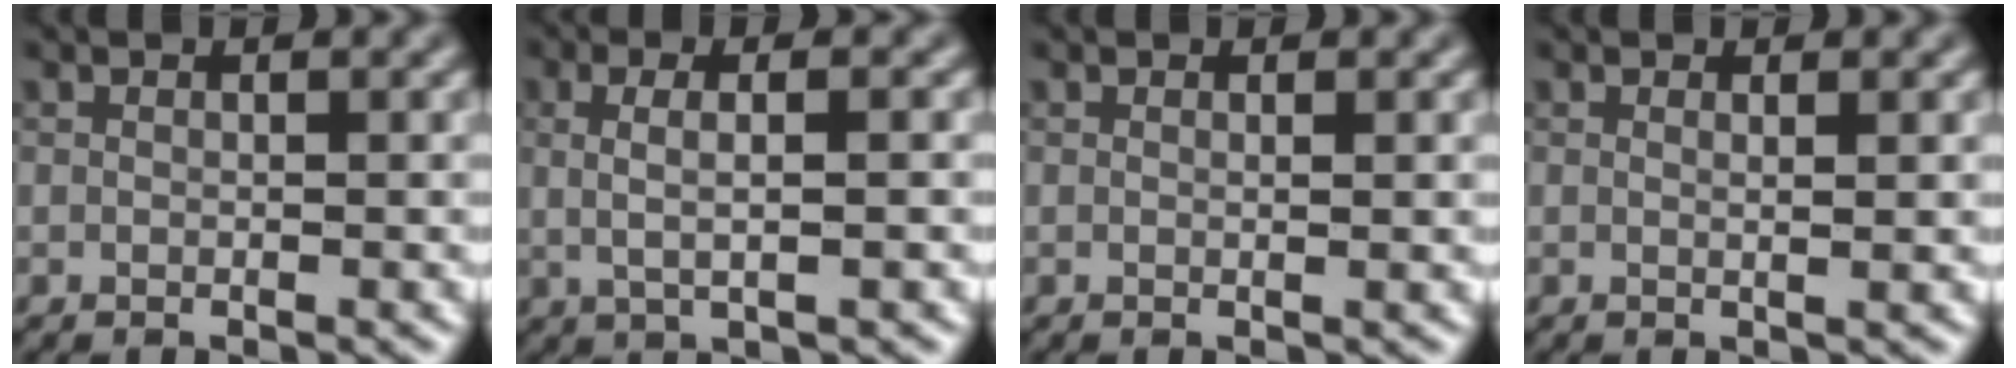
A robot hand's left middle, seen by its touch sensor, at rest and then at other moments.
{"total": 3.2, "force": [0.2, 0.9, 3.1], "torque": [-0.051, -0.003, 0.001]}
{"total": 0.6, "force": [0.0, 0.2, 0.6], "torque": [0.001, 0.004, 0.003]}
{"total": 1.1, "force": [0.1, 0.4, 1.1], "torque": [-0.008, 0.005, 0.003]}